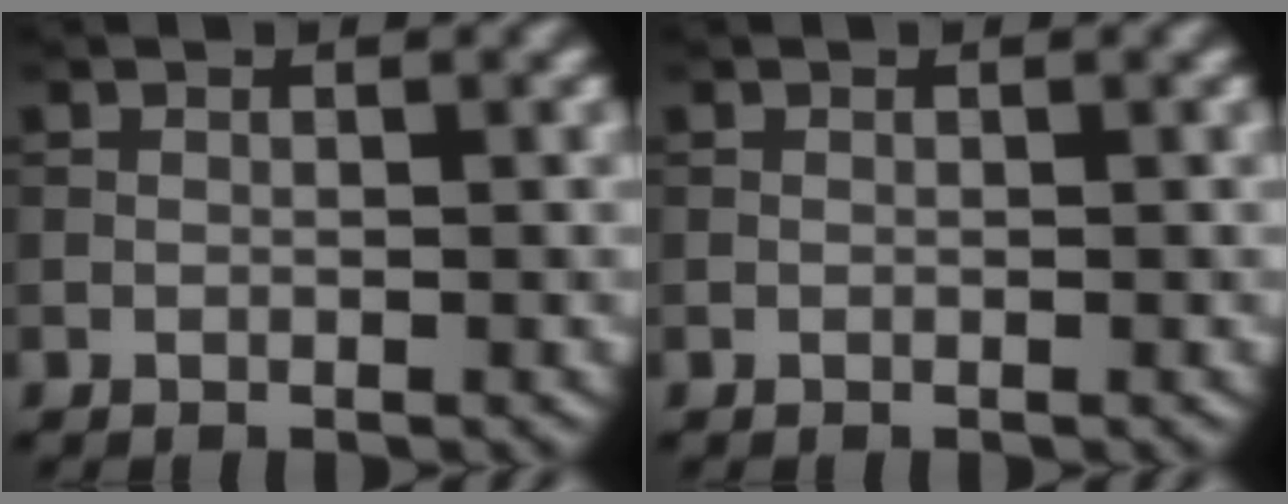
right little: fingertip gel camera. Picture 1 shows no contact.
{"total": 0.0}